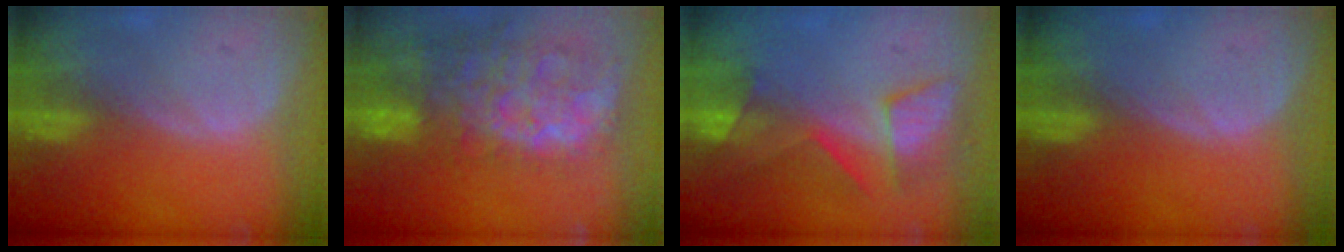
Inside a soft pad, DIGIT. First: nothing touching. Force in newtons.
{"total": 14.7, "press": 11.9, "slide": 8.5}
{"total": 7.5, "press": 7.3, "slide": 1.5}
{"total": 0.0}